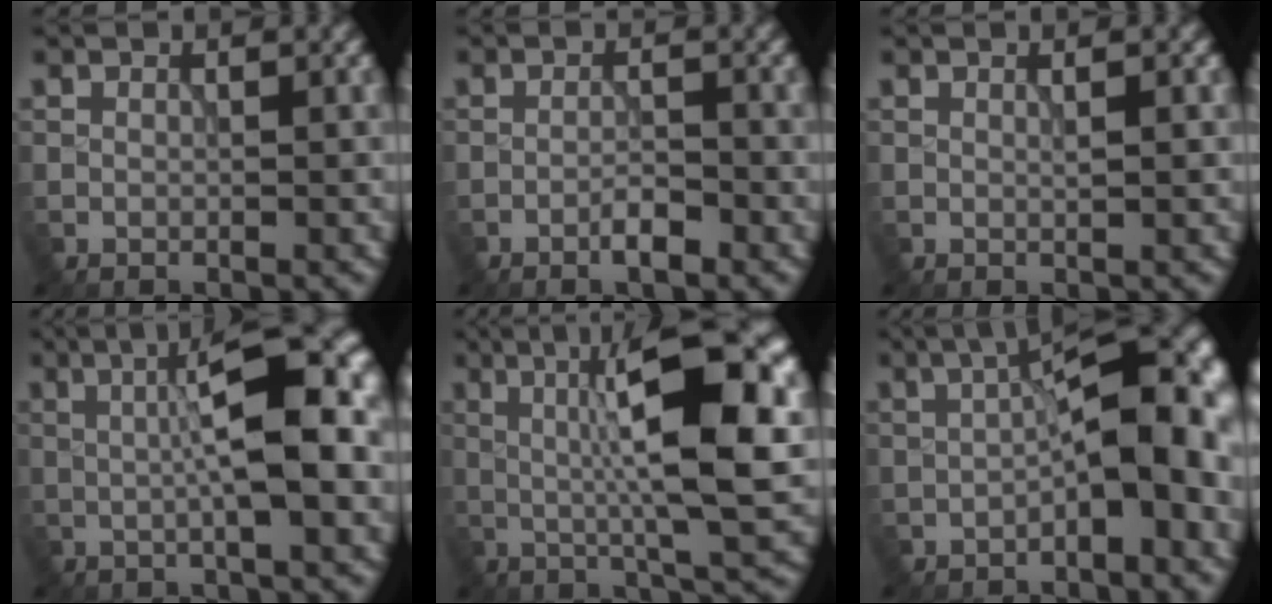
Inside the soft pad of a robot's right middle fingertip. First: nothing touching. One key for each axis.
{"total": 2.0, "fx": -1.3, "fy": 0.5, "fz": 1.4, "tx": -0.023, "ty": 0.003, "tz": -0.025}
{"total": 0.6, "fx": 0.3, "fy": 0.0, "fz": 0.5, "tx": -0.008, "ty": 0.001, "tz": 0.003}
{"total": 9.6, "fx": 1.0, "fy": 2.4, "fz": 9.3, "tx": -0.119, "ty": 0.018, "tz": 0.010}
{"total": 11.0, "fx": 1.0, "fy": 2.3, "fz": 10.7, "tx": -0.159, "ty": 0.015, "tz": 0.012}
{"total": 8.0, "fx": -0.2, "fy": 2.7, "fz": 7.5, "tx": -0.106, "ty": 0.018, "tz": -0.011}